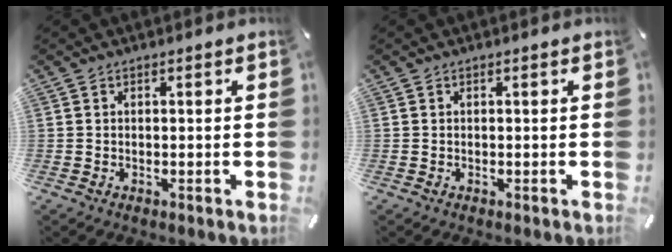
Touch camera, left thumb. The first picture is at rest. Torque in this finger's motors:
{"motor_torque": [0.00, 0.00, 0.00, 0.00, 0.00]}